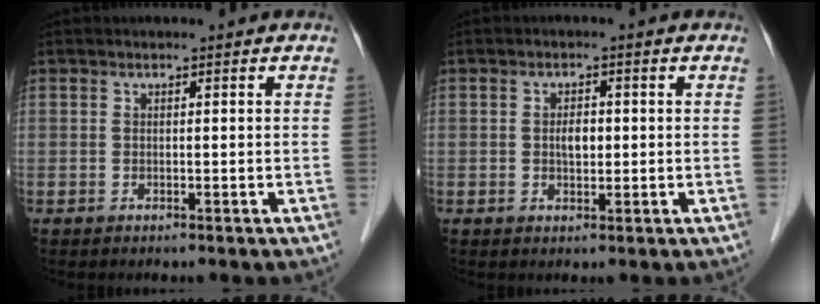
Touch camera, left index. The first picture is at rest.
{"total": 2.4, "force": [0.1, 1.3, 2.0], "torque": [-0.037, 0.003, 0.002]}